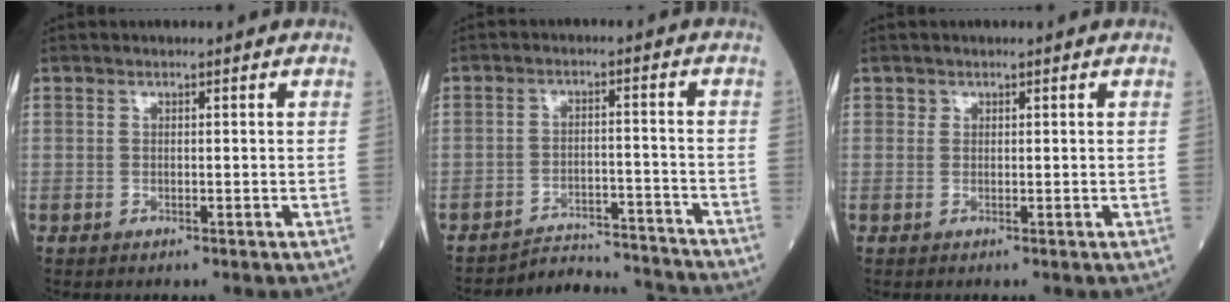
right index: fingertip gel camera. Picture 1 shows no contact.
{"total": 10.4, "force": [-10.4, 0.4, -0.1], "torque": [0.004, 0.016, -0.148]}
{"total": 0.6, "force": [0.3, 0.4, 0.0], "torque": [0.006, 0.000, 0.003]}